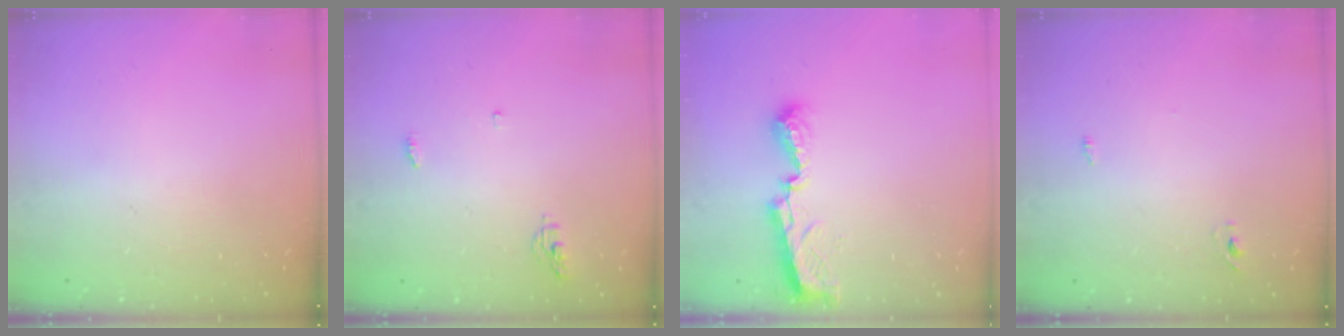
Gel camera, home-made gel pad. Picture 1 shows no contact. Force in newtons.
{"total": 7.8, "press": 4.6, "slide": 6.3}
{"total": 8.6, "press": 8.6, "slide": 0.4}
{"total": 2.4, "press": 2.2, "slide": 1.0}